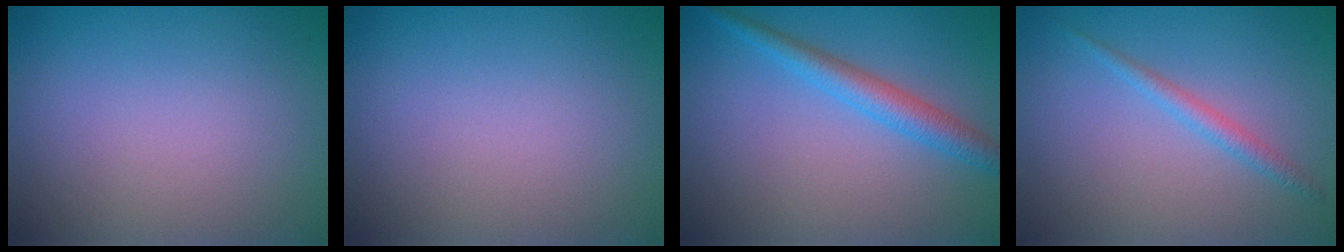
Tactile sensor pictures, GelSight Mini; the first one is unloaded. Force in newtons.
{"total": 0.0}
{"total": 3.0, "press": 3.0, "slide": 0.1}
{"total": 1.5, "press": 1.5, "slide": 0.1}